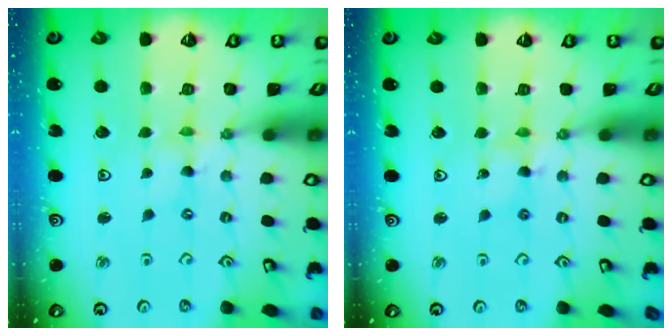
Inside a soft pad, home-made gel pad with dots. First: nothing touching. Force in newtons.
{"total": 2.6, "press": 2.6, "slide": 0.3}